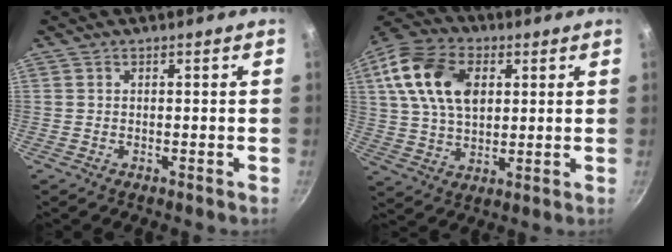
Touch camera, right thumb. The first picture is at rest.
{"total": 16.5, "force": [4.6, 10.8, 11.6], "torque": [-0.198, 0.004, 0.076]}